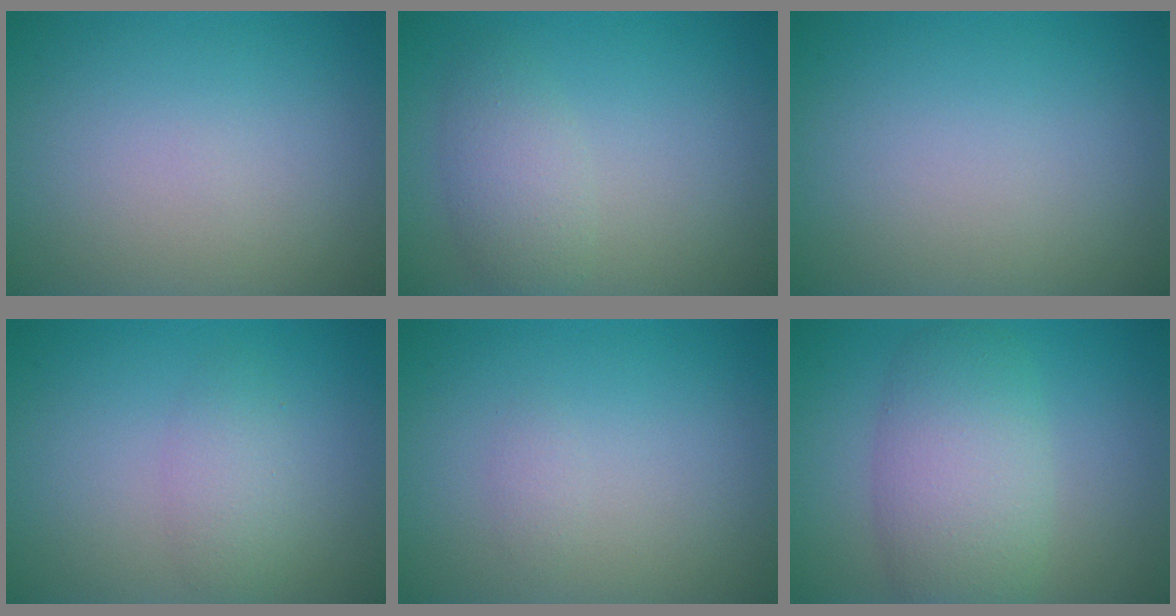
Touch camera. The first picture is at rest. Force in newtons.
{"total": 2.9, "press": 2.9, "slide": 0.1}
{"total": 0.0}
{"total": 2.2, "press": 2.2, "slide": 0.0}
{"total": 0.7, "press": 0.7, "slide": 0.0}
{"total": 6.3, "press": 6.2, "slide": 0.1}